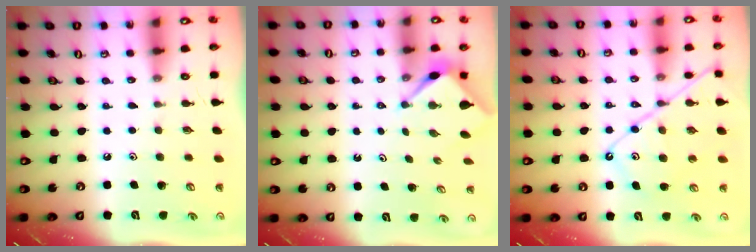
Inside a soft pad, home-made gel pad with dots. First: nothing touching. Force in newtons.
{"total": 3.2, "press": 3.2, "slide": 0.3}
{"total": 11.8, "press": 11.7, "slide": 1.2}